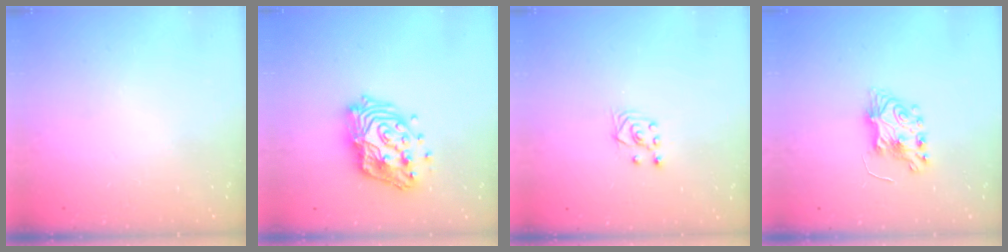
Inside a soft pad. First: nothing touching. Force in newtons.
{"total": 15.9, "press": 15.9, "slide": 1.0}
{"total": 2.6, "press": 2.5, "slide": 1.0}
{"total": 6.9, "press": 6.9, "slide": 0.4}